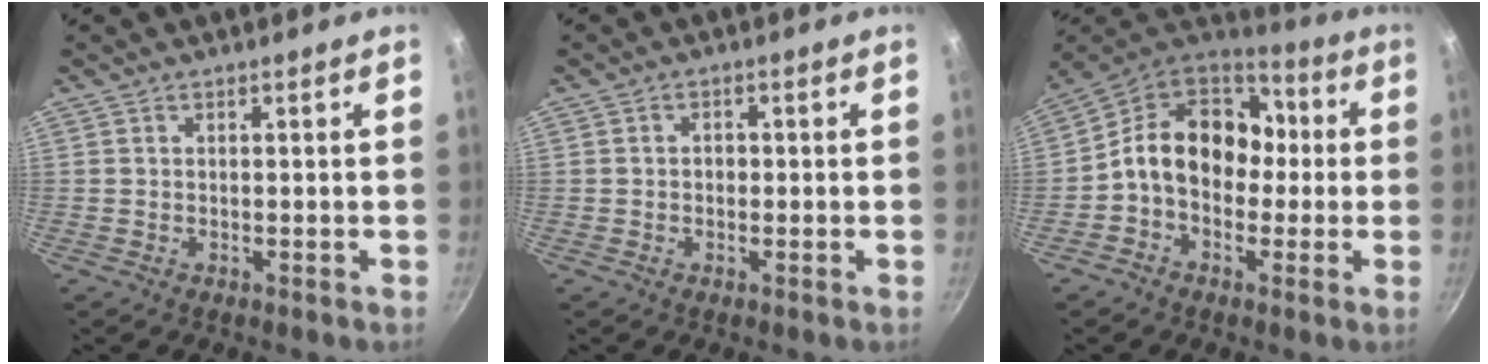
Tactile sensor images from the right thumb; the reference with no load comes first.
{"total": 2.1, "force": [0.0, 1.7, 1.3], "torque": [-0.013, 0.005, -0.003]}
{"total": 16.4, "force": [0.2, 12.6, 10.5], "torque": [-0.133, 0.047, -0.019]}